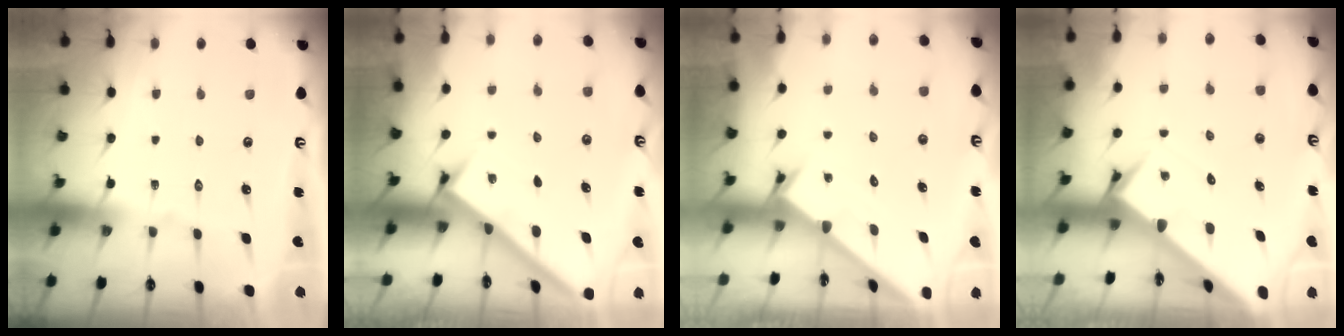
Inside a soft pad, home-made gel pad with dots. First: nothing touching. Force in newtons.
{"total": 2.6, "press": 2.6, "slide": 0.3}
{"total": 1.7, "press": 1.7, "slide": 0.1}
{"total": 3.4, "press": 3.4, "slide": 0.3}